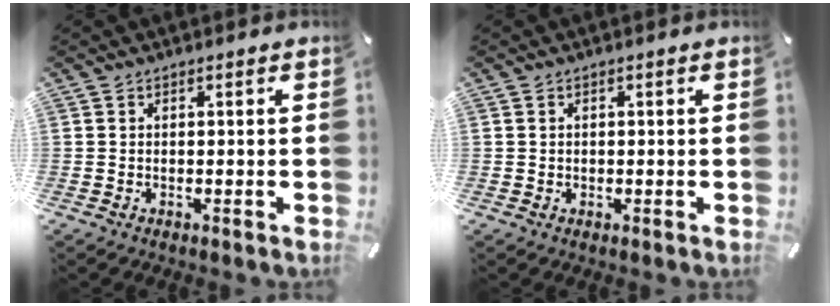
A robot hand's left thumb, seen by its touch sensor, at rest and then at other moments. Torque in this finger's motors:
{"motor_torque": [-0.14, -0.36, -0.01, 0.07, -0.03]}